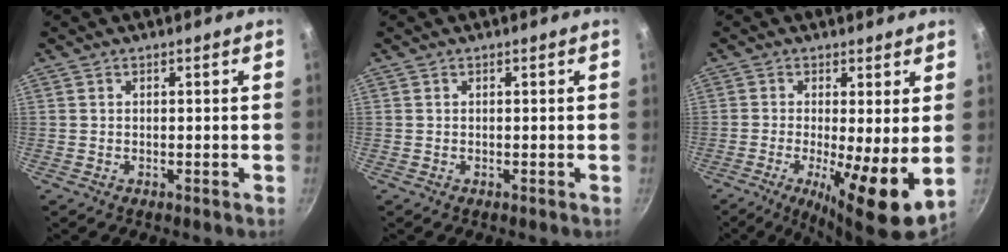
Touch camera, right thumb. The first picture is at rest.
{"total": 0.0}
{"total": 11.0, "force": [-1.2, 2.3, 10.7], "torque": [-0.176, -0.018, -0.019]}